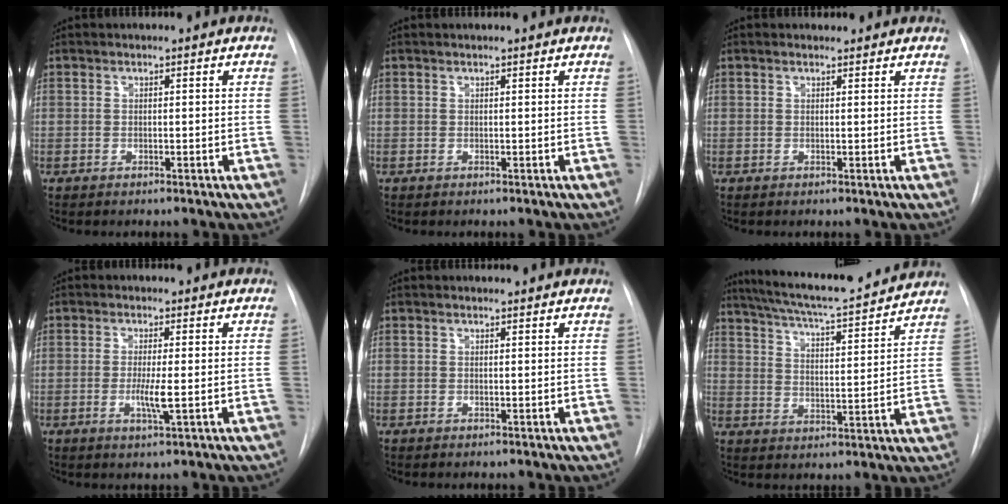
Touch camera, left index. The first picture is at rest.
{"total": 1.2, "force": [1.2, -0.1, 0.3], "torque": [-0.009, 0.011, 0.016]}
{"total": 1.7, "force": [1.6, 0.5, 0.3], "torque": [-0.011, 0.014, 0.019]}
{"total": 3.2, "force": [-0.5, 0.0, 3.1], "torque": [-0.064, -0.007, -0.008]}
{"total": 2.2, "force": [2.2, 0.3, 0.3], "torque": [-0.013, 0.013, 0.024]}
{"total": 18.7, "force": [16.9, 1.7, 7.7], "torque": [-0.131, 0.007, 0.244]}